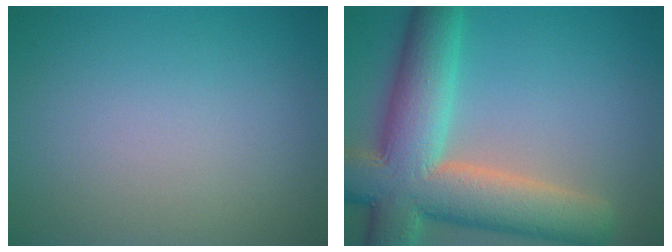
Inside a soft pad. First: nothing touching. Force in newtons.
{"total": 12.2, "press": 12.1, "slide": 1.1}